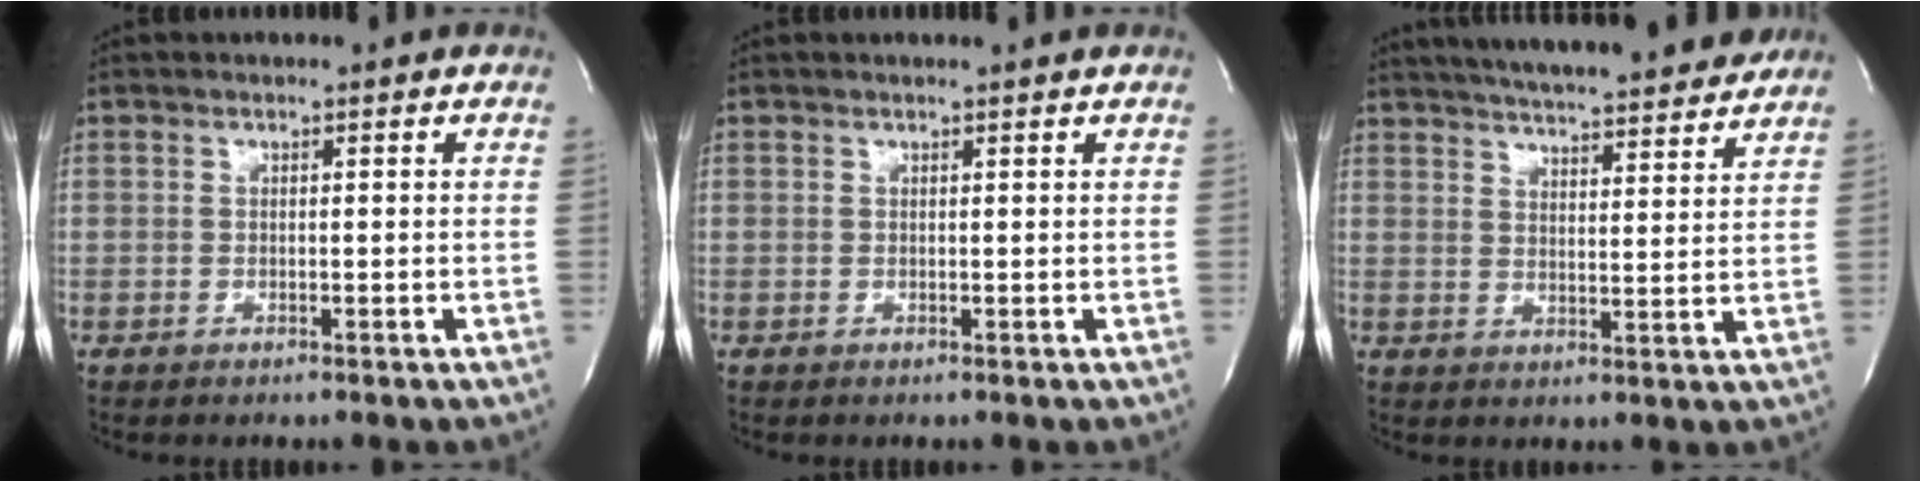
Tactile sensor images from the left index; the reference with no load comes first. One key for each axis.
{"total": 1.6, "fx": 1.5, "fy": -0.4, "fz": 0.4, "tx": -0.014, "ty": 0.003, "tz": 0.021}
{"total": 20.0, "fx": 17.8, "fy": 2.6, "fz": 8.6, "tx": -0.140, "ty": 0.014, "tz": 0.244}